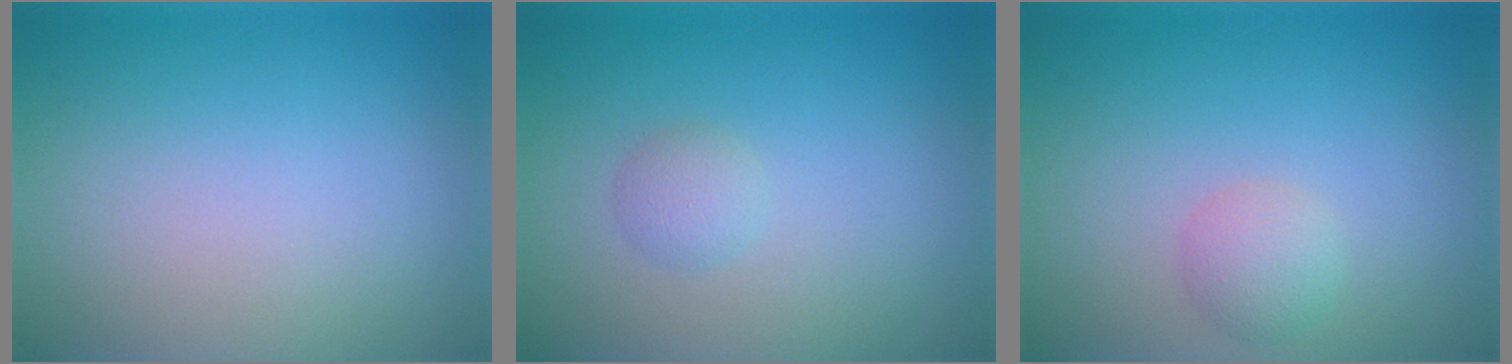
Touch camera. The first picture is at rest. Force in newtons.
{"total": 1.4, "press": 1.4, "slide": 0.1}
{"total": 1.9, "press": 1.9, "slide": 0.1}